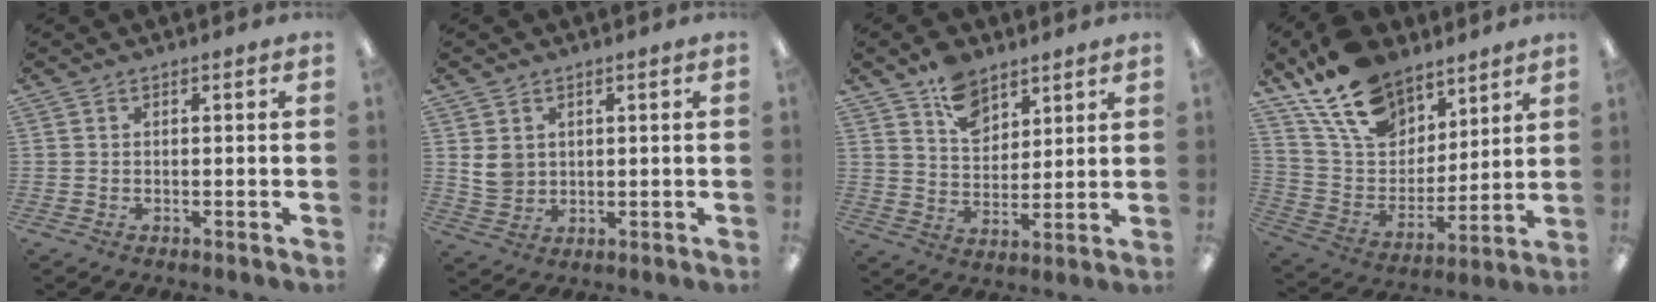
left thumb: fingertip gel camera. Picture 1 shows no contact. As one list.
[{"total": 4.8, "force": [1.8, 4.1, 1.7], "torque": [-0.024, 0.000, 0.035]}, {"total": 9.7, "force": [6.8, 6.0, 3.5], "torque": [-0.054, -0.034, 0.126]}, {"total": 18.4, "force": [12.9, 10.7, 7.7], "torque": [-0.154, -0.068, 0.243]}]